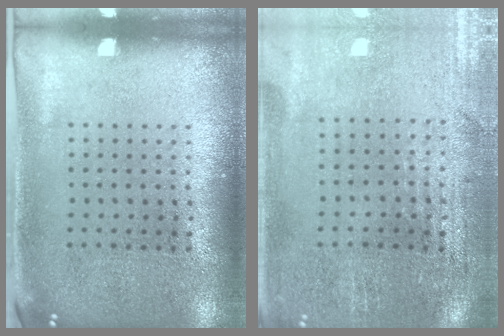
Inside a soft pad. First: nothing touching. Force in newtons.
{"total": 0.6, "press": 0.5, "slide": 0.3}